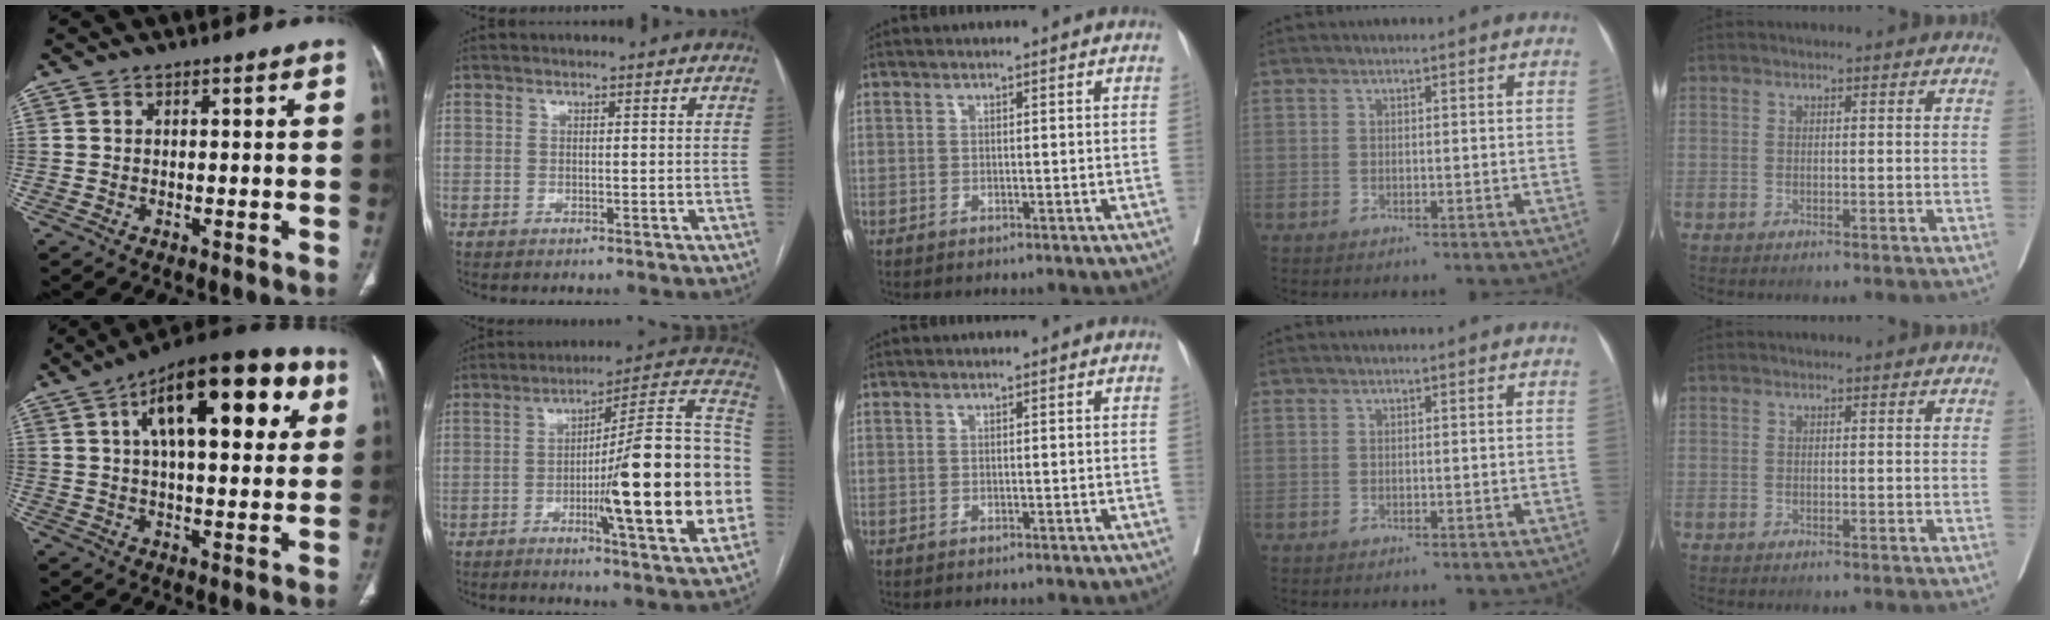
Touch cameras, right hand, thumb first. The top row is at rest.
{"thumb": {"total": 23.9, "force": [8.4, 10.1, 19.9], "torque": [-0.270, 0.013, 0.120]}, "index": {"total": 24.2, "force": [-4.0, 1.6, 23.8], "torque": [-0.275, 0.014, -0.061]}}